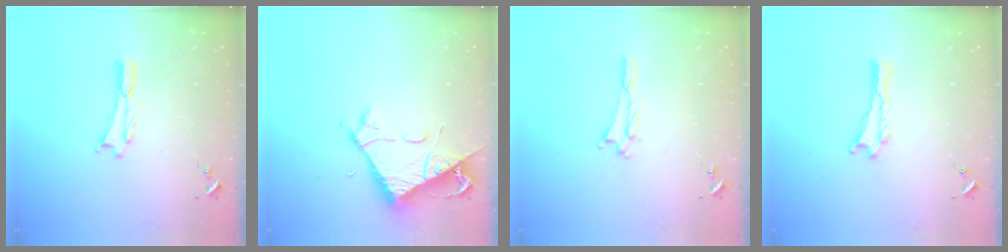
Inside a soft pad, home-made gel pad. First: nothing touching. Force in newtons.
{"total": 6.8, "press": 6.7, "slide": 0.6}
{"total": 1.2, "press": 1.2, "slide": 0.2}
{"total": 0.0}